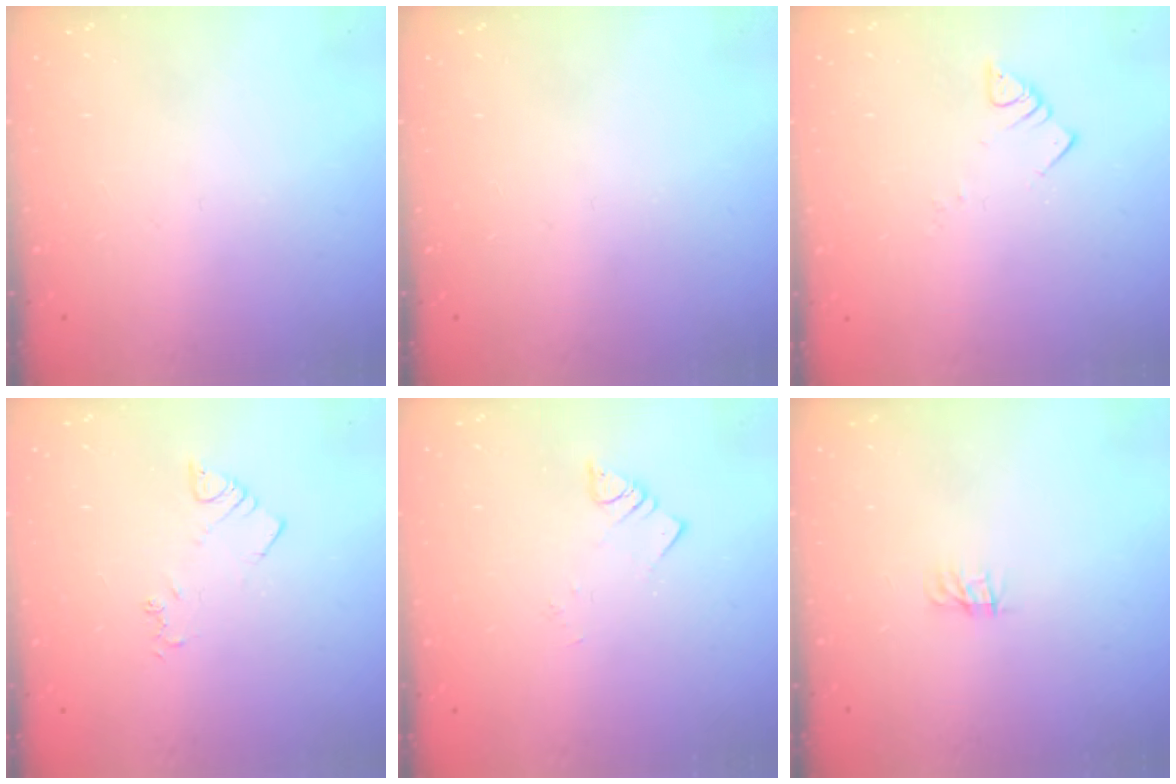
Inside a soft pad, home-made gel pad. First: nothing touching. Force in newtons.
{"total": 0.0}
{"total": 3.4, "press": 3.4, "slide": 0.3}
{"total": 2.3, "press": 2.3, "slide": 0.3}
{"total": 1.9, "press": 1.9, "slide": 0.1}
{"total": 0.0}